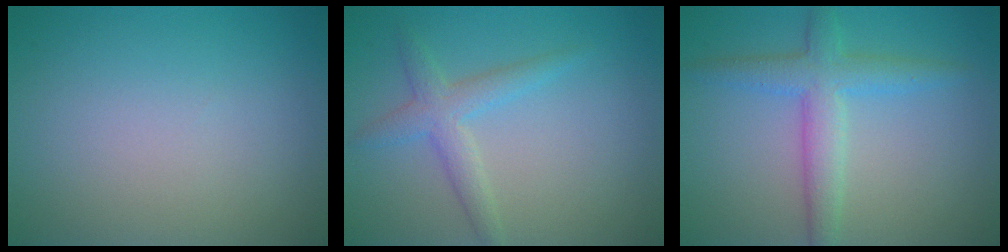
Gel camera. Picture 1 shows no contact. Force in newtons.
{"total": 2.6, "press": 2.6, "slide": 0.0}
{"total": 4.0, "press": 4.0, "slide": 0.1}